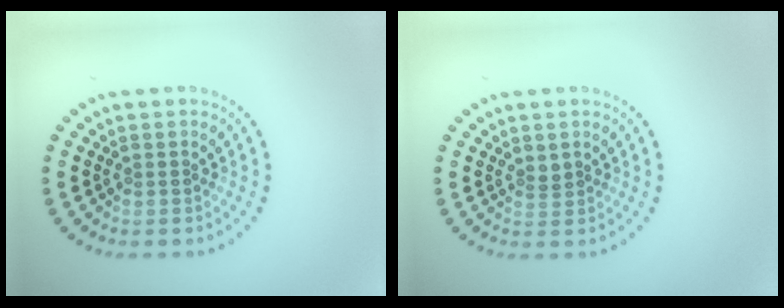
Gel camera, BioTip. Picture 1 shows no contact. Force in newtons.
{"total": 0.9, "press": 0.6, "slide": 0.7}